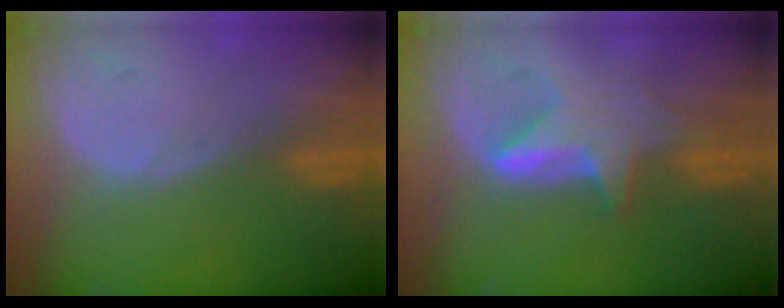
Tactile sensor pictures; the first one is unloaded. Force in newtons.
{"total": 5.9, "press": 5.8, "slide": 0.8}